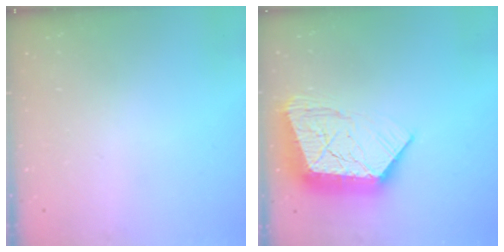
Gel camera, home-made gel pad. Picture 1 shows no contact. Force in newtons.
{"total": 17.3, "press": 17.2, "slide": 1.6}